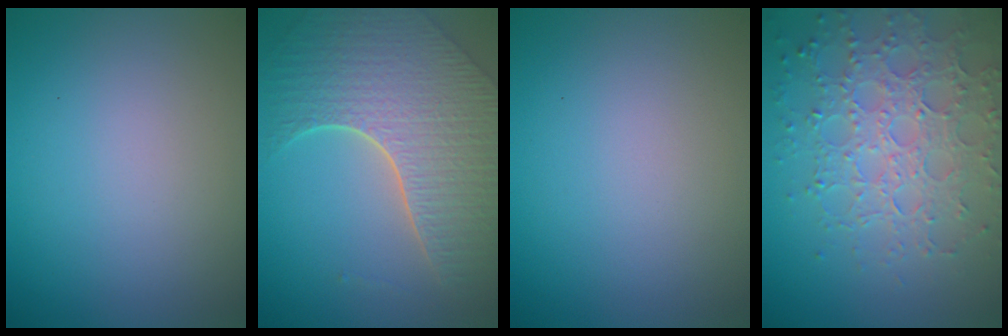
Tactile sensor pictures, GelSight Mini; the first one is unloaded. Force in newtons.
{"total": 8.6, "press": 6.2, "slide": 6.0}
{"total": 0.0}
{"total": 6.1, "press": 5.0, "slide": 3.6}